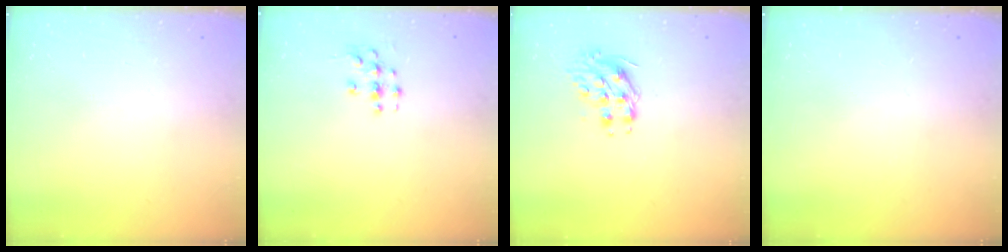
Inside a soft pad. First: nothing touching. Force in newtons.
{"total": 3.3, "press": 3.3, "slide": 0.2}
{"total": 8.4, "press": 8.4, "slide": 0.5}
{"total": 0.0}